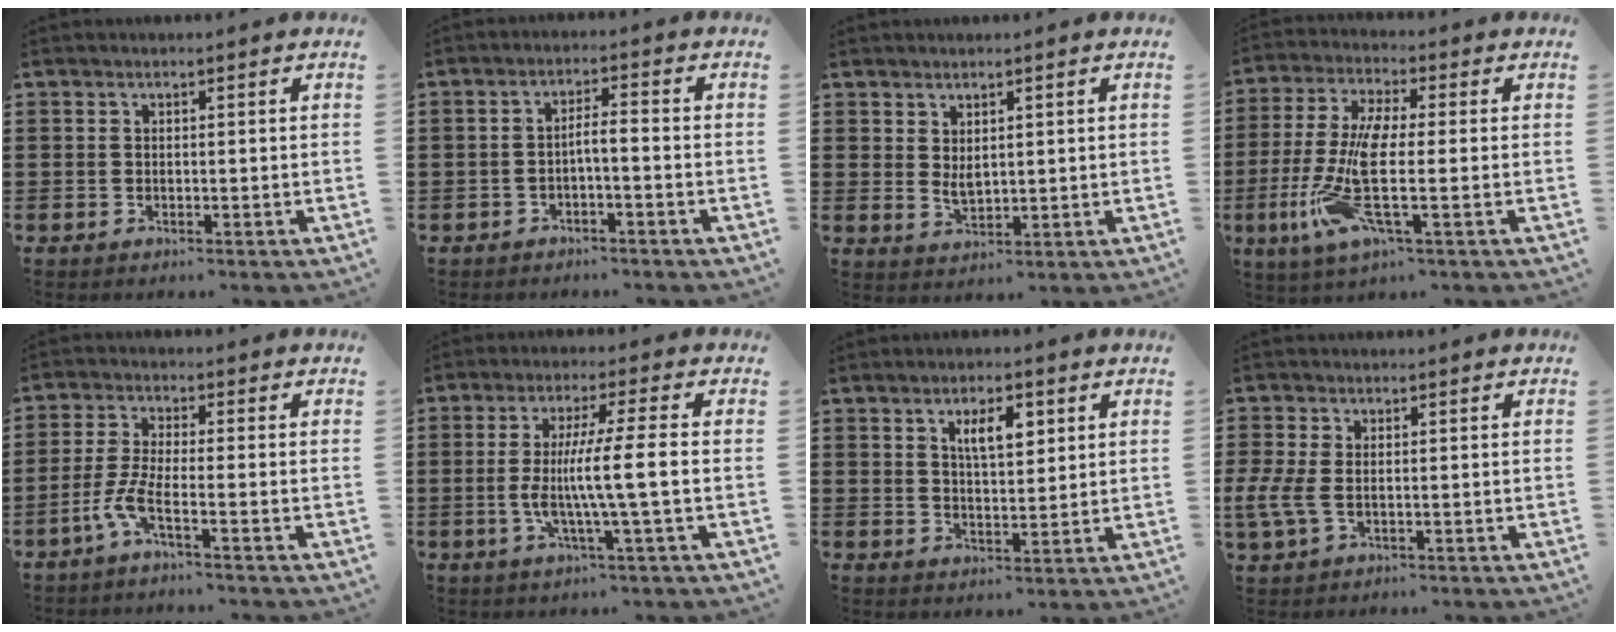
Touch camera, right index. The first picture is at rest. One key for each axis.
{"total": 2.4, "fx": -1.4, "fy": 0.2, "fz": 1.9, "tx": -0.038, "ty": 0.006, "tz": -0.029}
{"total": 2.2, "fx": 1.2, "fy": 1.0, "fz": 1.5, "tx": -0.030, "ty": 0.001, "tz": 0.023}
{"total": 11.5, "fx": -2.0, "fy": 2.8, "fz": 10.9, "tx": -0.249, "ty": -0.021, "tz": -0.042}
{"total": 4.9, "fx": -2.9, "fy": 0.6, "fz": 3.9, "tx": -0.100, "ty": -0.012, "tz": -0.062}
{"total": 8.9, "fx": -1.0, "fy": -0.1, "fz": 8.8, "tx": -0.160, "ty": -0.007, "tz": -0.025}
{"total": 5.2, "fx": 2.4, "fy": 2.0, "fz": 4.2, "tx": -0.073, "ty": 0.003, "tz": 0.036}
{"total": 4.4, "fx": -0.6, "fy": 2.5, "fz": 3.5, "tx": -0.102, "ty": -0.009, "tz": -0.020}